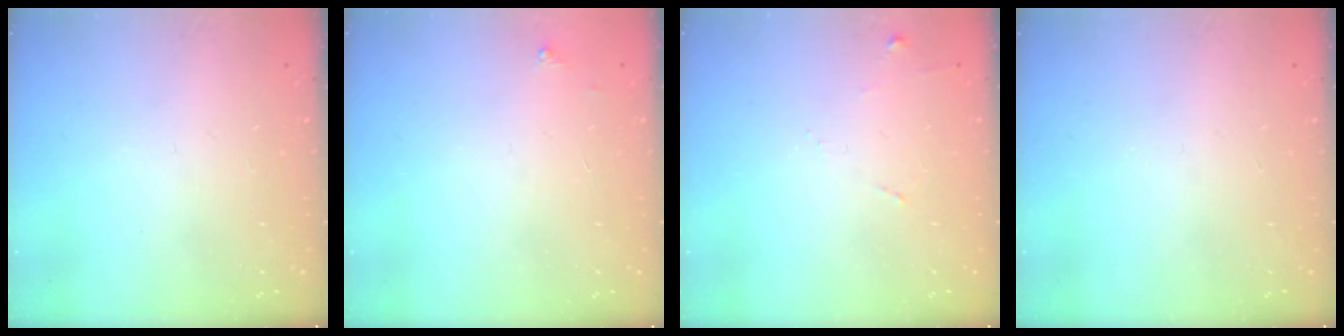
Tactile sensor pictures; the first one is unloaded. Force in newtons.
{"total": 2.5, "press": 2.5, "slide": 0.4}
{"total": 5.9, "press": 5.8, "slide": 0.7}
{"total": 0.0}